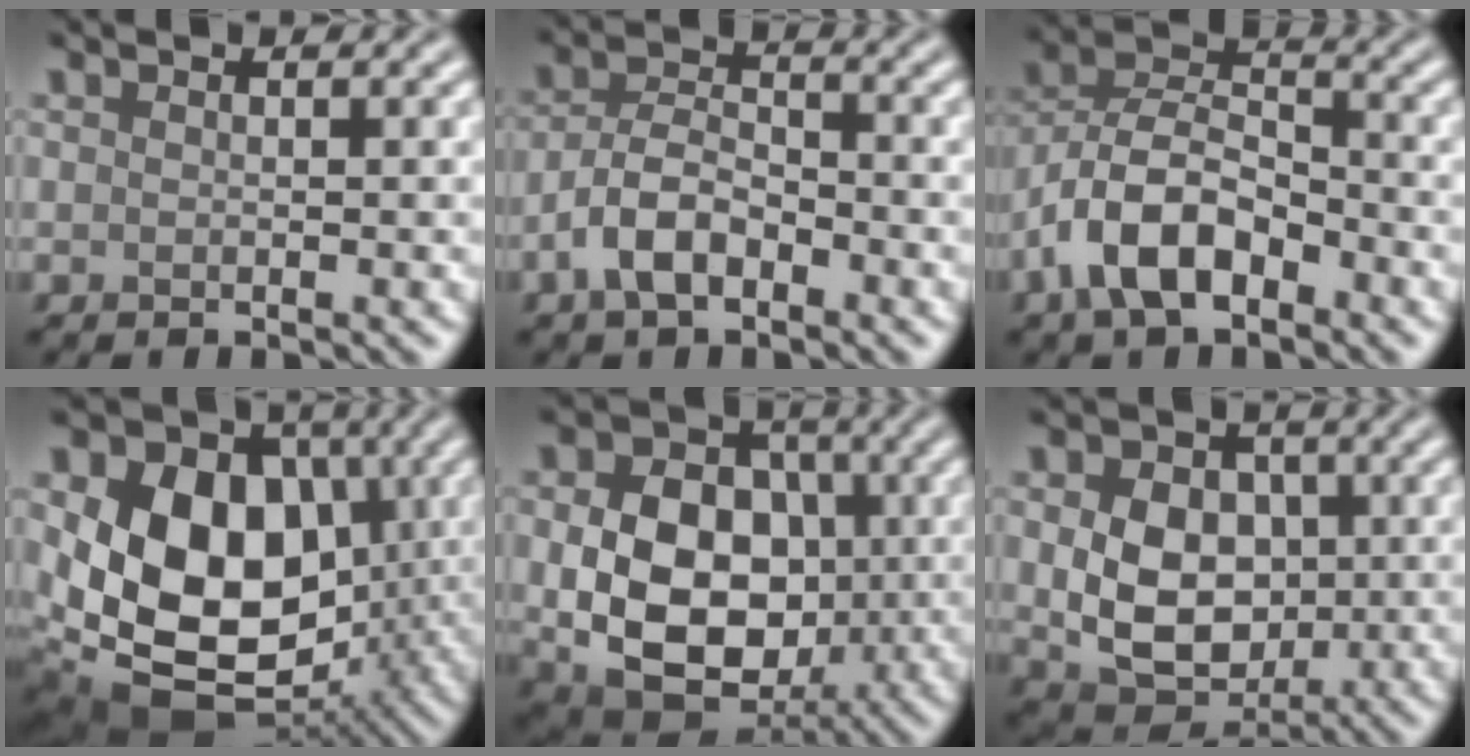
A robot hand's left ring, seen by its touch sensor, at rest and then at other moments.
{"total": 4.5, "force": [-2.3, 2.3, 3.1], "torque": [-0.055, 0.008, -0.052]}
{"total": 7.3, "force": [-3.7, 3.8, 5.0], "torque": [-0.091, 0.010, -0.079]}
{"total": 15.1, "force": [-0.3, 10.9, 10.3], "torque": [-0.149, -0.005, -0.013]}
{"total": 11.2, "force": [-0.8, 8.4, 7.5], "torque": [-0.137, -0.018, -0.012]}
{"total": 8.0, "force": [0.3, 6.2, 5.1], "torque": [-0.098, -0.015, 0.010]}